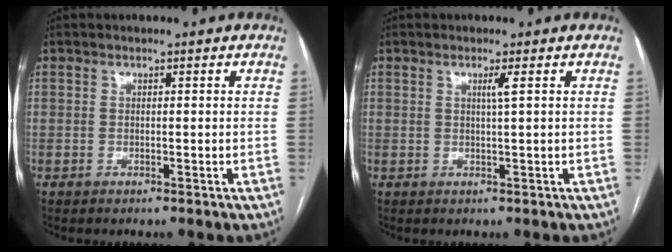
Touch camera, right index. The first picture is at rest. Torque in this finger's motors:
{"motor_torque": [0.21, 0.10, 0.03, 0.04]}